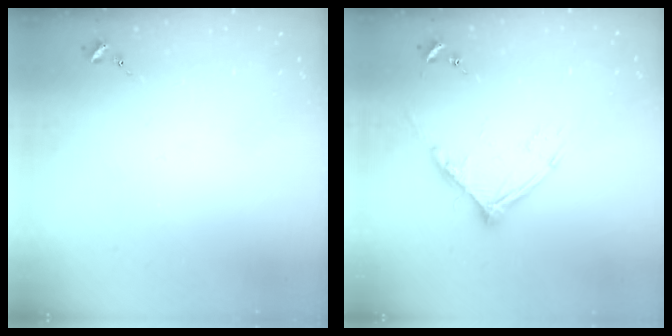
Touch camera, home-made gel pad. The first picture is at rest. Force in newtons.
{"total": 10.7, "press": 10.6, "slide": 1.1}